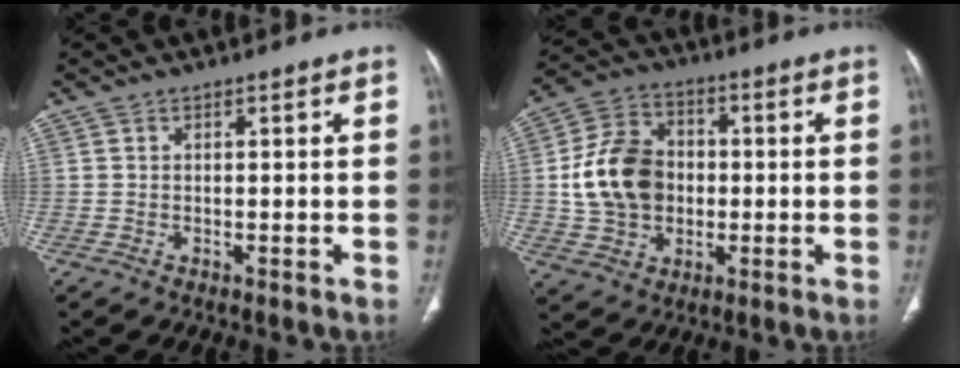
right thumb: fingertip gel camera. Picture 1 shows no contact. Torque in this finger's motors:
{"motor_torque": [1.02, 1.01, 0.56, -0.42, 0.14]}